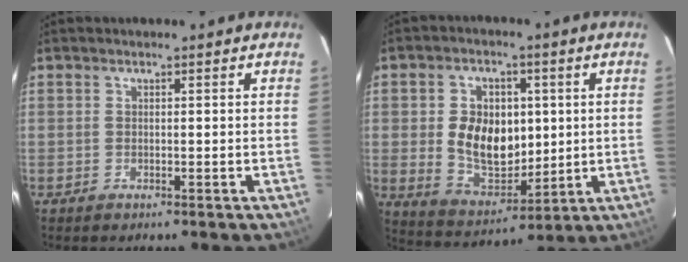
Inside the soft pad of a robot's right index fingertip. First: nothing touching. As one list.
[{"total": 12.7, "force": [0.9, 8.7, 9.1], "torque": [-0.178, 0.004, 0.034]}]